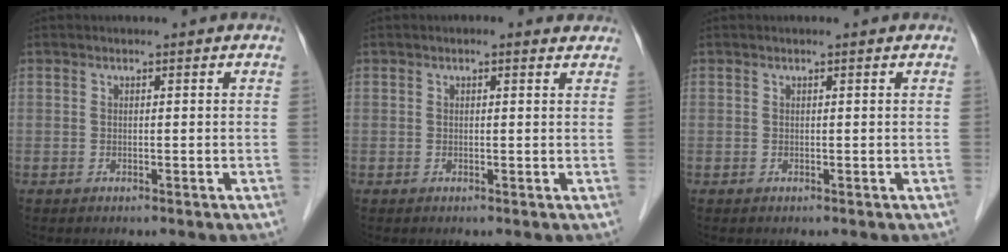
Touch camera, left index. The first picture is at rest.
{"total": 1.8, "force": [1.3, 0.7, 0.9], "torque": [-0.013, 0.010, 0.011]}
{"total": 0.0}